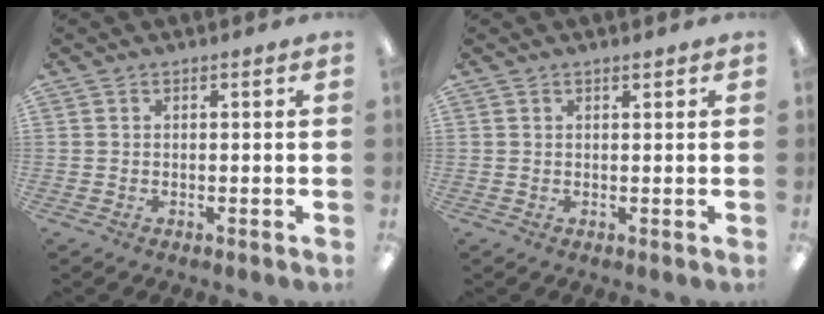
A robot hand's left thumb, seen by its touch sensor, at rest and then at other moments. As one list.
[{"total": 0.8, "force": [0.7, 0.1, 0.4], "torque": [-0.009, -0.001, 0.012]}]